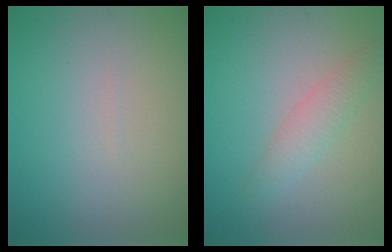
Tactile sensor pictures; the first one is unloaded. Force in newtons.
{"total": 2.1, "press": 2.1, "slide": 0.1}